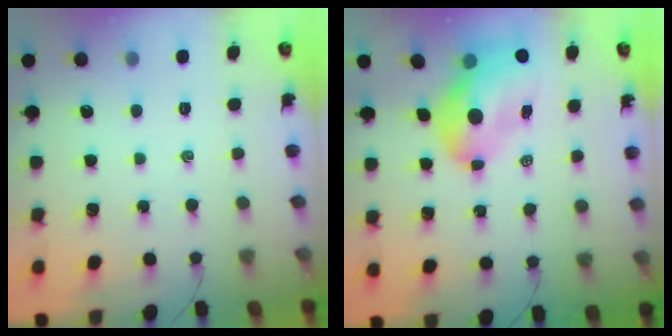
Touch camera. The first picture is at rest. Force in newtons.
{"total": 8.8, "press": 8.4, "slide": 2.3}